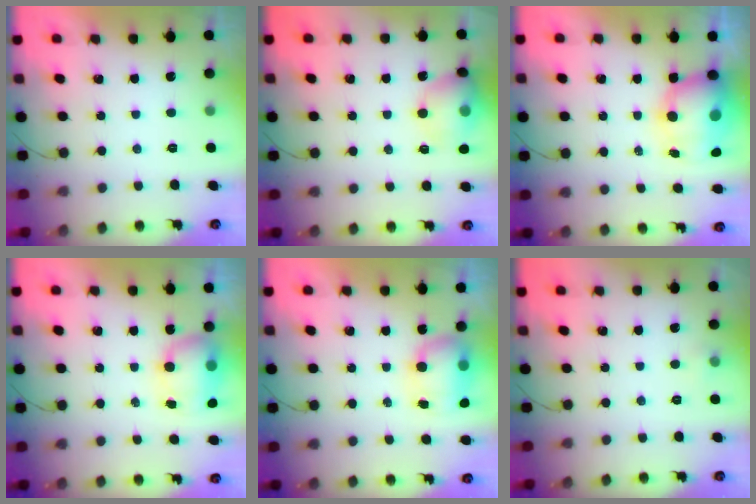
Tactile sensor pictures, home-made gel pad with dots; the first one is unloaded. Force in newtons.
{"total": 12.0, "press": 11.9, "slide": 1.8}
{"total": 10.9, "press": 10.5, "slide": 2.6}
{"total": 8.4, "press": 7.9, "slide": 2.6}
{"total": 7.8, "press": 7.6, "slide": 1.8}
{"total": 3.8, "press": 3.6, "slide": 1.3}